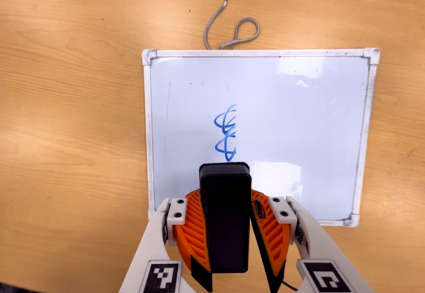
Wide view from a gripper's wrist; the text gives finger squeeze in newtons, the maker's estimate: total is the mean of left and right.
{"total": 10.4, "left": 9.7, "right": 11.0}